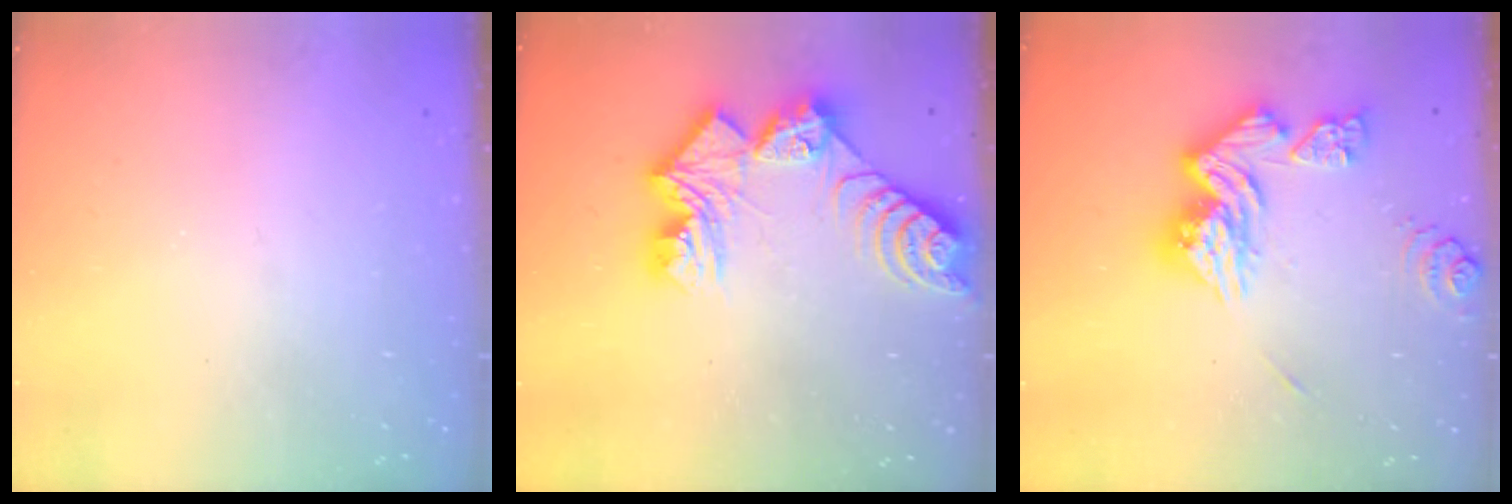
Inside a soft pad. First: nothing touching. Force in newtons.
{"total": 13.7, "press": 13.6, "slide": 1.2}
{"total": 14.6, "press": 14.5, "slide": 1.5}